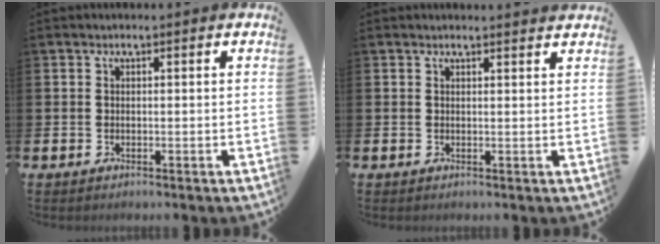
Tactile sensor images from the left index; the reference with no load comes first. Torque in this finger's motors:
{"motor_torque": [0.32, -1.82, 0.27, 0.04]}